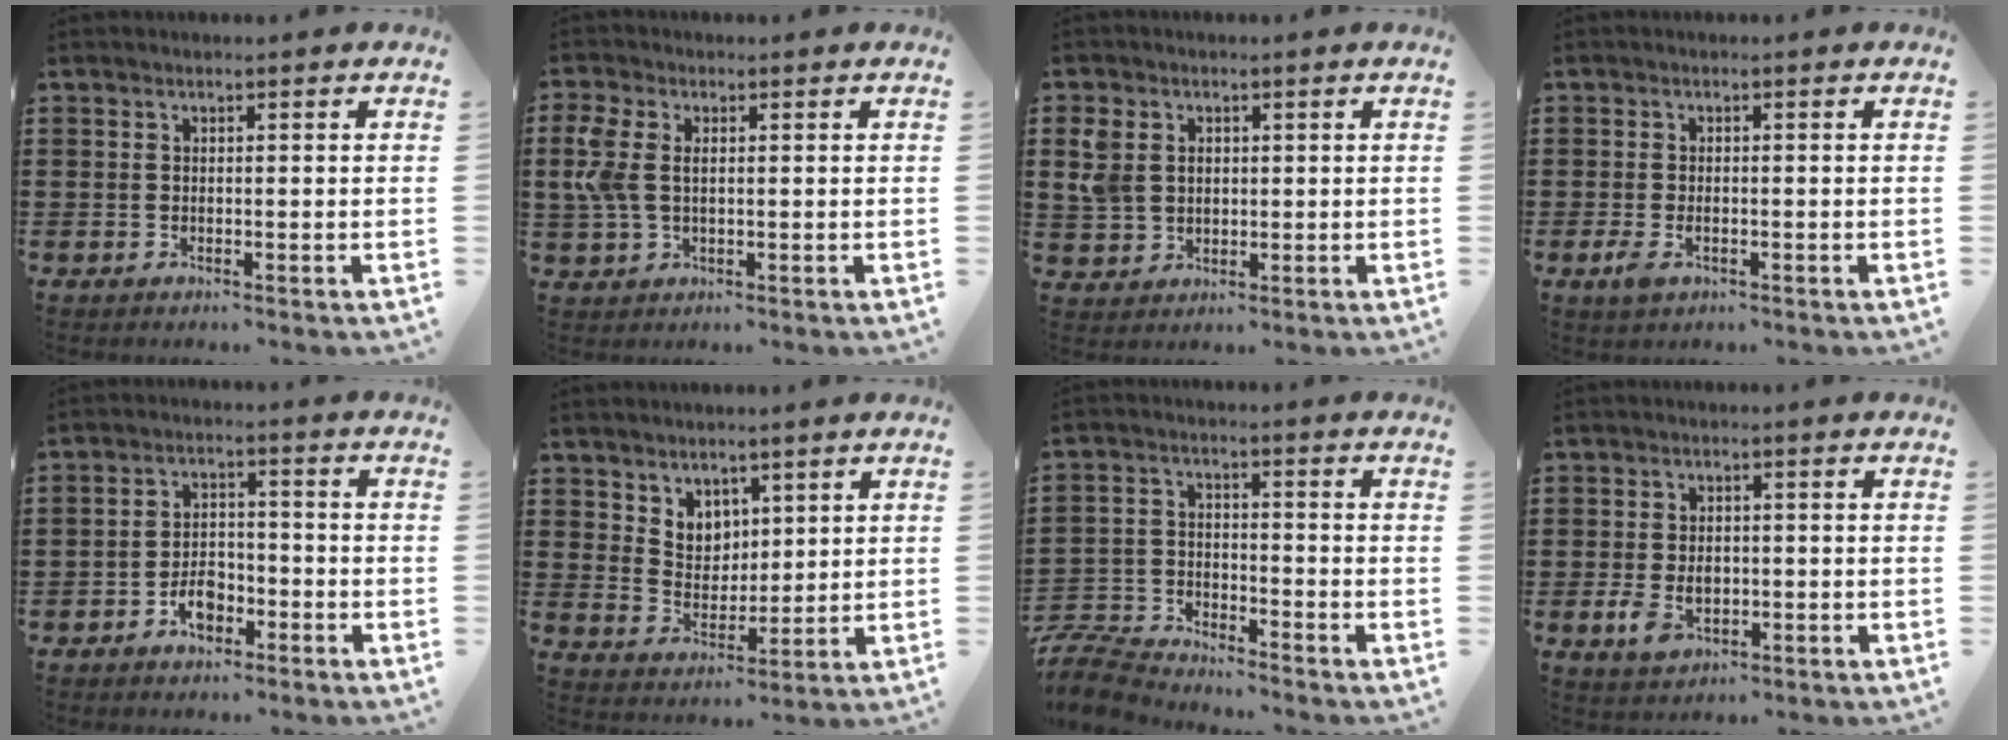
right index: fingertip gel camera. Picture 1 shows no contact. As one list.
[{"total": 5.3, "force": [0.8, 3.0, 4.2], "torque": [-0.116, -0.001, 0.006]}, {"total": 4.6, "force": [1.2, 3.9, 2.0], "torque": [-0.062, 0.013, 0.020]}, {"total": 1.7, "force": [-0.8, 0.9, 1.3], "torque": [-0.030, -0.005, -0.016]}, {"total": 4.5, "force": [-2.6, 2.6, 2.5], "torque": [-0.050, 0.004, -0.050]}, {"total": 5.1, "force": [3.6, 3.6, 0.4], "torque": [-0.028, 0.000, 0.068]}, {"total": 6.3, "force": [-6.2, 0.8, 0.8], "torque": [-0.036, 0.002, -0.128]}, {"total": 3.6, "force": [-0.8, 2.5, 2.6], "torque": [-0.056, 0.002, -0.015]}]